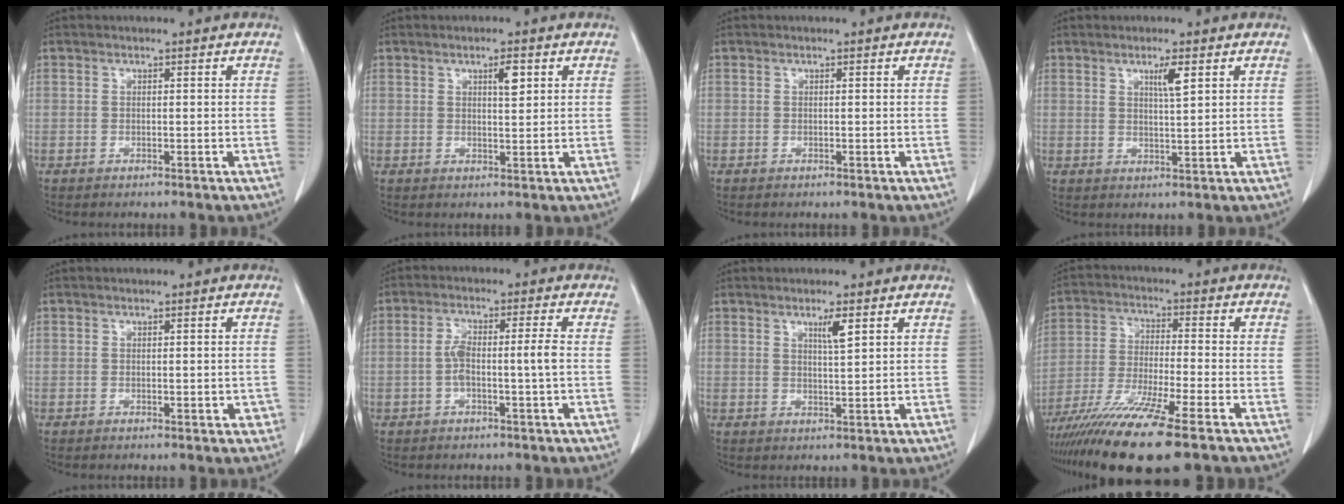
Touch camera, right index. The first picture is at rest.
{"total": 2.6, "force": [1.2, 0.5, 2.3], "torque": [-0.040, -0.004, 0.019]}
{"total": 0.0}
{"total": 3.1, "force": [1.6, 0.0, 2.7], "torque": [-0.049, -0.005, 0.029]}
{"total": 2.0, "force": [-0.4, 0.9, 1.7], "torque": [-0.016, 0.005, 0.000]}
{"total": 5.0, "force": [-0.7, 0.2, 4.9], "torque": [-0.100, 0.015, -0.010]}
{"total": 2.8, "force": [1.6, 0.0, 2.4], "torque": [-0.046, -0.004, 0.029]}
{"total": 14.3, "force": [-10.0, -0.2, 10.1], "torque": [-0.201, -0.042, -0.177]}